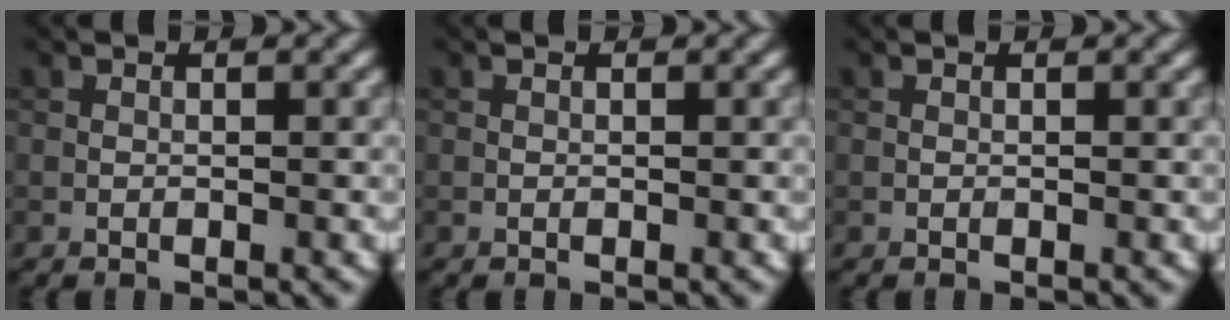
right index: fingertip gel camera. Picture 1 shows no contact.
{"total": 0.0}
{"total": 0.0}